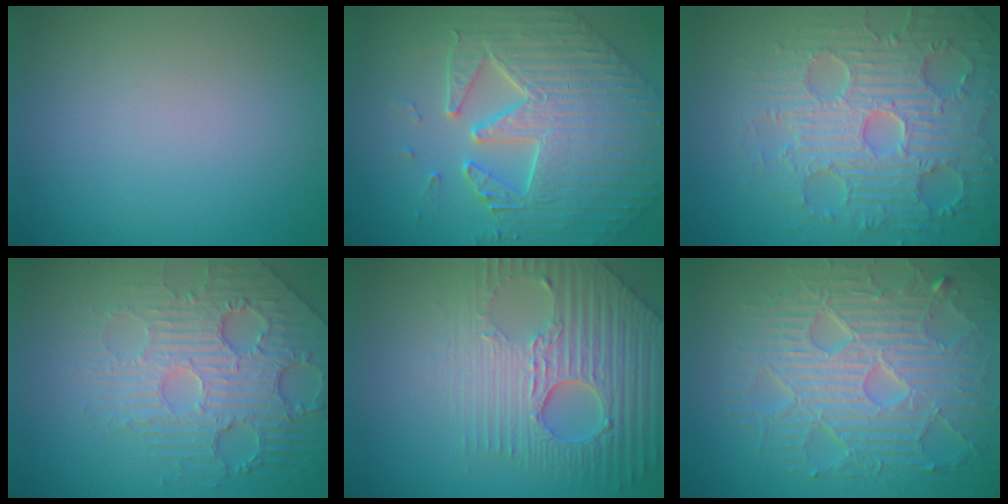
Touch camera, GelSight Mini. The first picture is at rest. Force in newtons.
{"total": 6.8, "press": 5.9, "slide": 3.4}
{"total": 8.4, "press": 6.4, "slide": 5.5}
{"total": 6.1, "press": 4.9, "slide": 3.7}
{"total": 8.3, "press": 5.8, "slide": 6.0}
{"total": 8.9, "press": 6.4, "slide": 6.2}